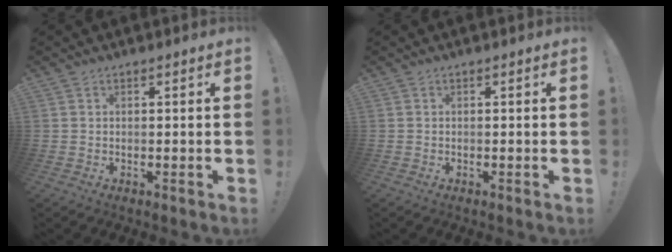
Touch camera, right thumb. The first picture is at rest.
{"total": 0.0}